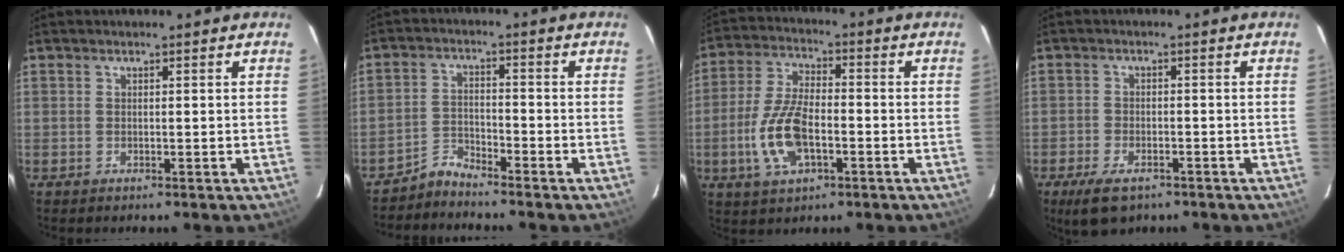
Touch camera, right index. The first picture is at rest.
{"total": 3.7, "force": [-3.7, 0.1, -0.1], "torque": [0.001, 0.008, -0.074]}
{"total": 11.9, "force": [-3.5, 5.6, 9.8], "torque": [-0.212, 0.001, -0.065]}
{"total": 7.2, "force": [-4.9, 3.4, 4.1], "torque": [-0.102, -0.016, -0.082]}